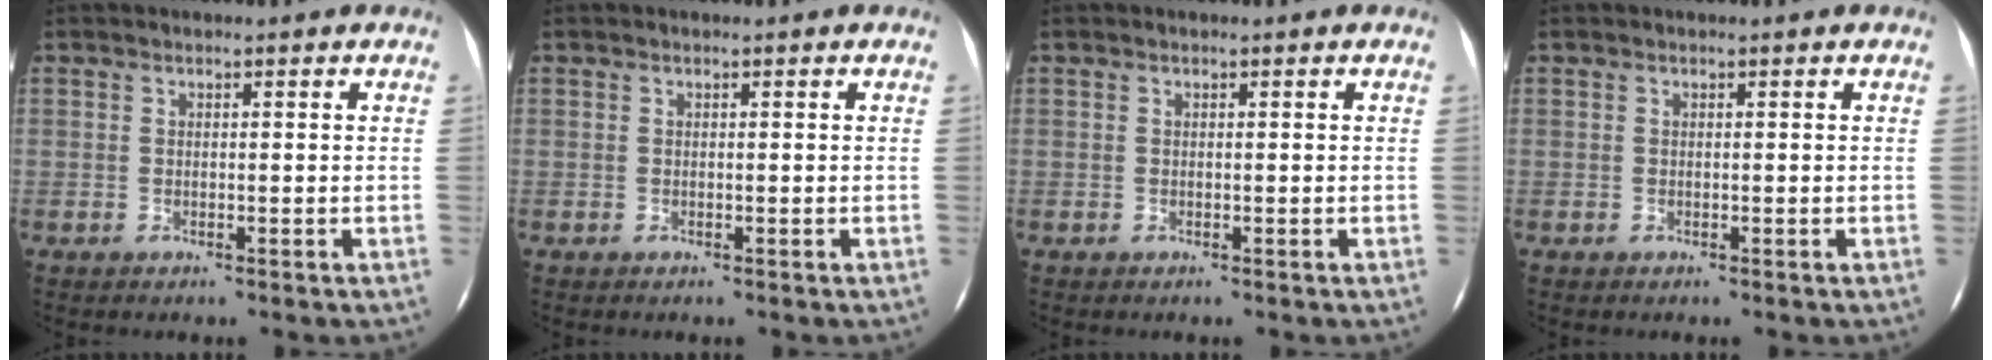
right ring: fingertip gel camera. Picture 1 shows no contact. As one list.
[{"total": 0.0}, {"total": 0.0}, {"total": 0.0}]